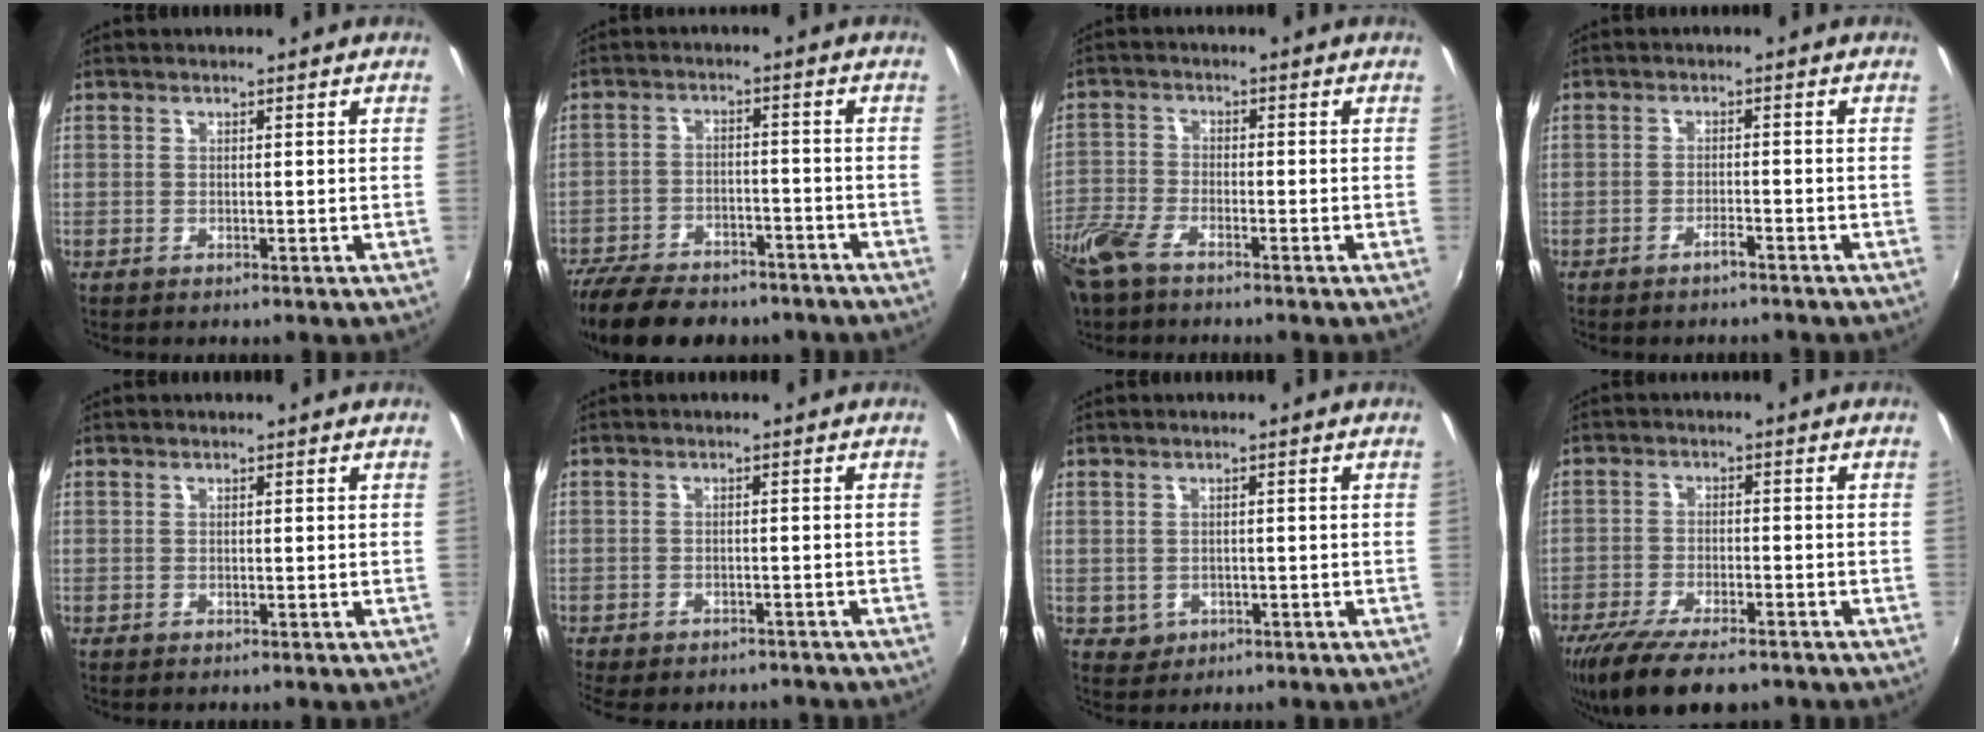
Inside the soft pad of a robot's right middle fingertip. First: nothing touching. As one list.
[{"total": 19.0, "force": [-14.9, 7.6, 9.0], "torque": [-0.201, -0.028, -0.225]}, {"total": 8.1, "force": [-6.2, 2.7, 4.5], "torque": [-0.117, -0.017, -0.132]}, {"total": 2.1, "force": [-1.9, 0.3, 0.8], "torque": [-0.025, -0.001, -0.031]}, {"total": 0.0}, {"total": 8.6, "force": [-7.2, 3.1, 3.5], "torque": [-0.081, -0.027, -0.102]}, {"total": 2.5, "force": [-0.4, 2.3, 0.8], "torque": [-0.016, -0.002, 0.000]}, {"total": 12.9, "force": [-9.8, 3.8, 7.5], "torque": [-0.167, -0.043, -0.168]}]